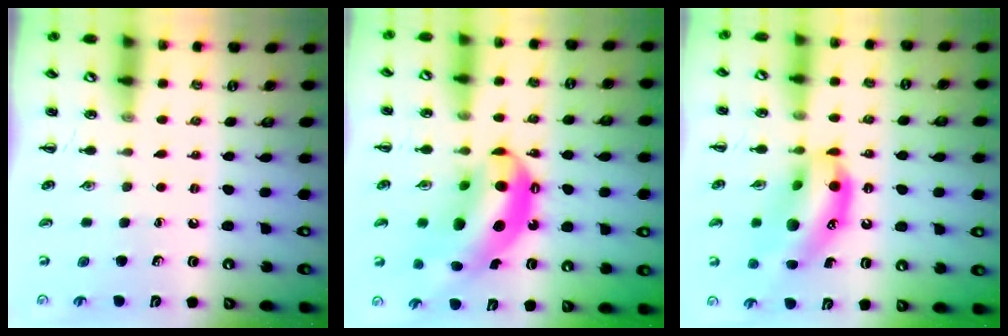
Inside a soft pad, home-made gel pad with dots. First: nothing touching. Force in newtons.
{"total": 15.9, "press": 15.2, "slide": 4.4}
{"total": 16.9, "press": 16.6, "slide": 3.6}